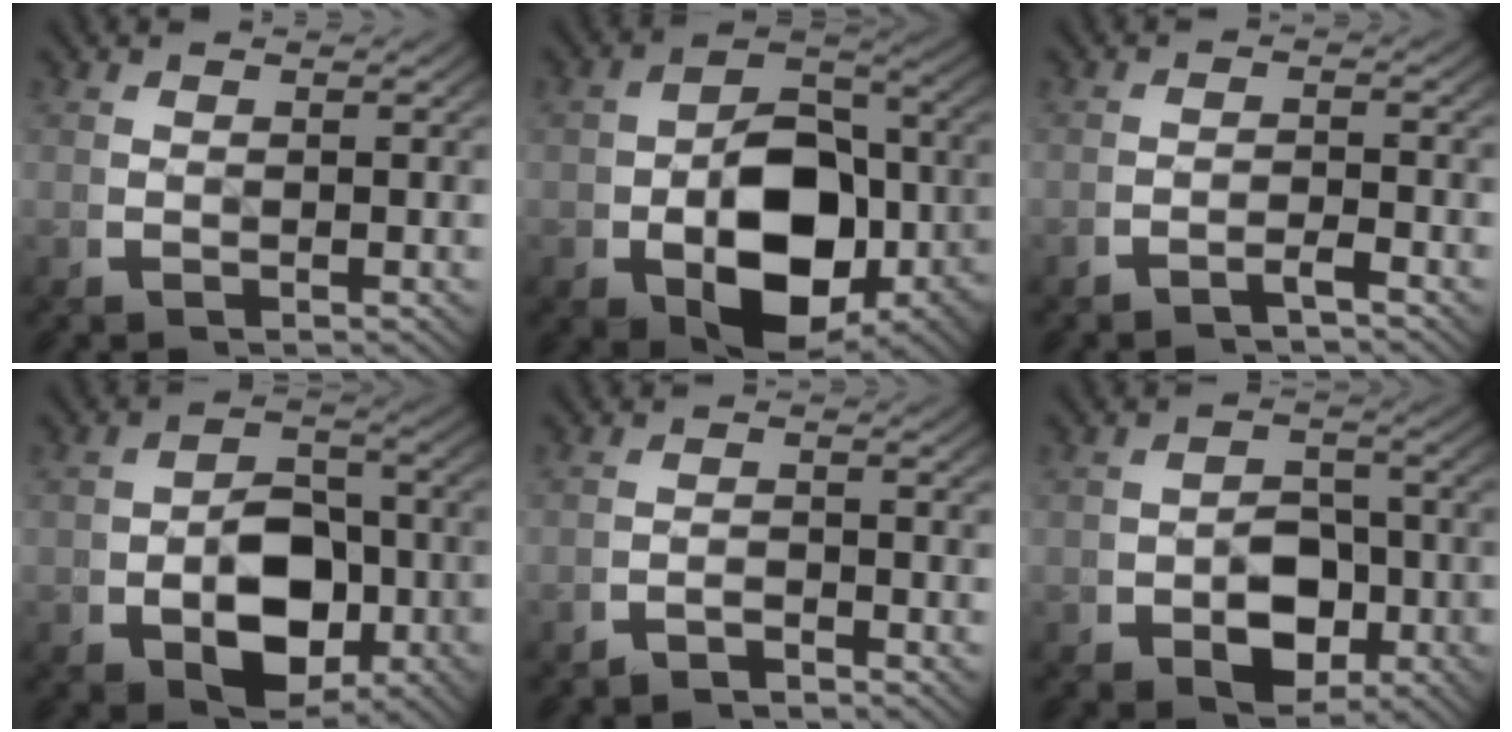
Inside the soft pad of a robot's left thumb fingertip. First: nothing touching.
{"total": 14.0, "force": [-2.4, 9.1, 10.4], "torque": [-0.180, -0.055, -0.013]}
{"total": 1.7, "force": [-1.6, 0.0, 0.6], "torque": [-0.007, 0.000, -0.035]}
{"total": 9.0, "force": [-1.6, 6.2, 6.3], "torque": [-0.108, -0.034, -0.012]}
{"total": 2.0, "force": [-1.9, 0.3, 0.2], "torque": [0.000, -0.004, -0.037]}
{"total": 5.9, "force": [-1.5, 4.4, 3.7], "torque": [-0.056, -0.025, -0.014]}